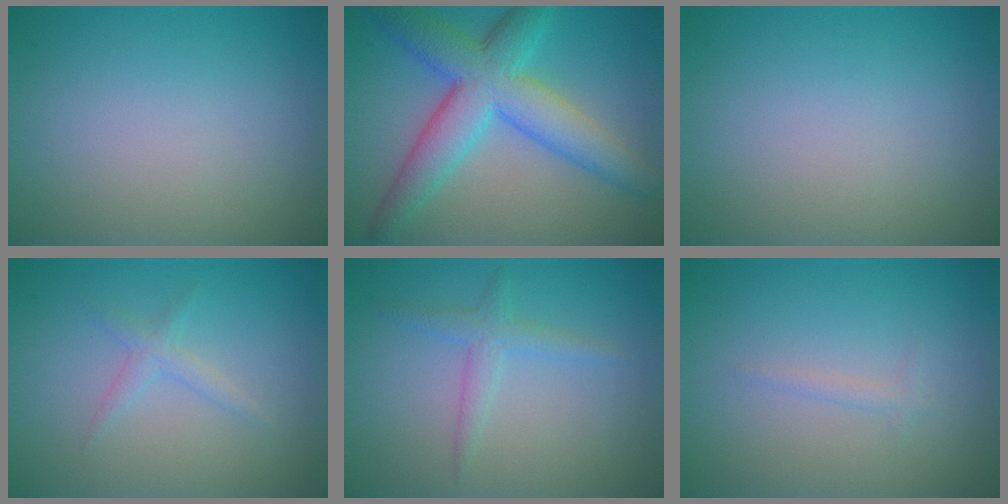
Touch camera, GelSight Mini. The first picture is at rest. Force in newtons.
{"total": 7.9, "press": 7.9, "slide": 0.3}
{"total": 0.0}
{"total": 1.3, "press": 1.3, "slide": 0.0}
{"total": 1.9, "press": 1.9, "slide": 0.1}
{"total": 1.0, "press": 1.0, "slide": 0.1}